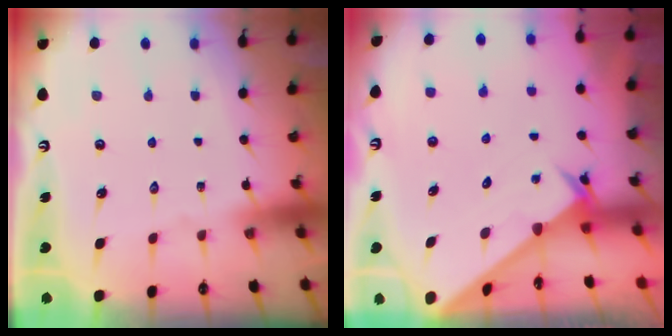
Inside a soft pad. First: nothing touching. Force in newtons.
{"total": 2.0, "press": 2.0, "slide": 0.1}